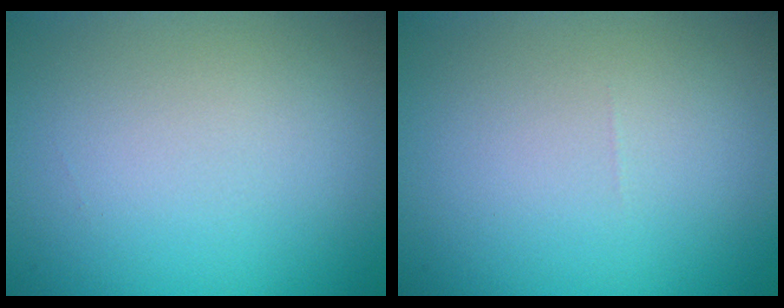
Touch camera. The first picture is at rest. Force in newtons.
{"total": 0.0}